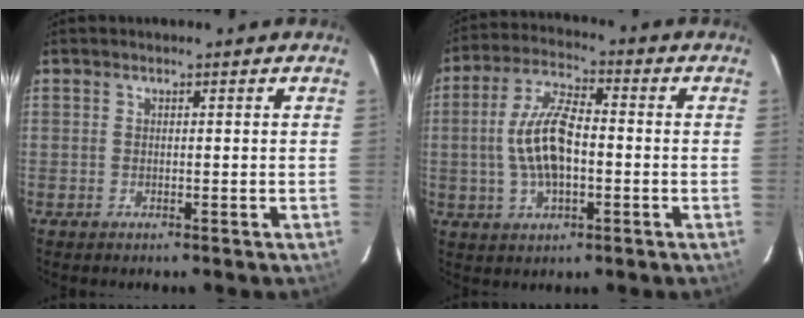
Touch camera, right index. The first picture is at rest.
{"total": 11.4, "force": [-1.2, 5.0, 10.2], "torque": [-0.208, 0.009, -0.019]}